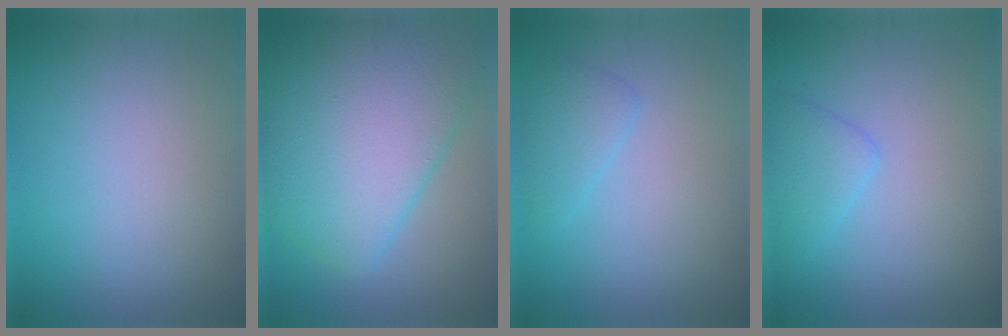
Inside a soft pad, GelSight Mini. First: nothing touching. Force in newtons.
{"total": 11.3, "press": 11.3, "slide": 0.3}
{"total": 2.0, "press": 2.0, "slide": 0.2}
{"total": 2.2, "press": 2.2, "slide": 0.1}